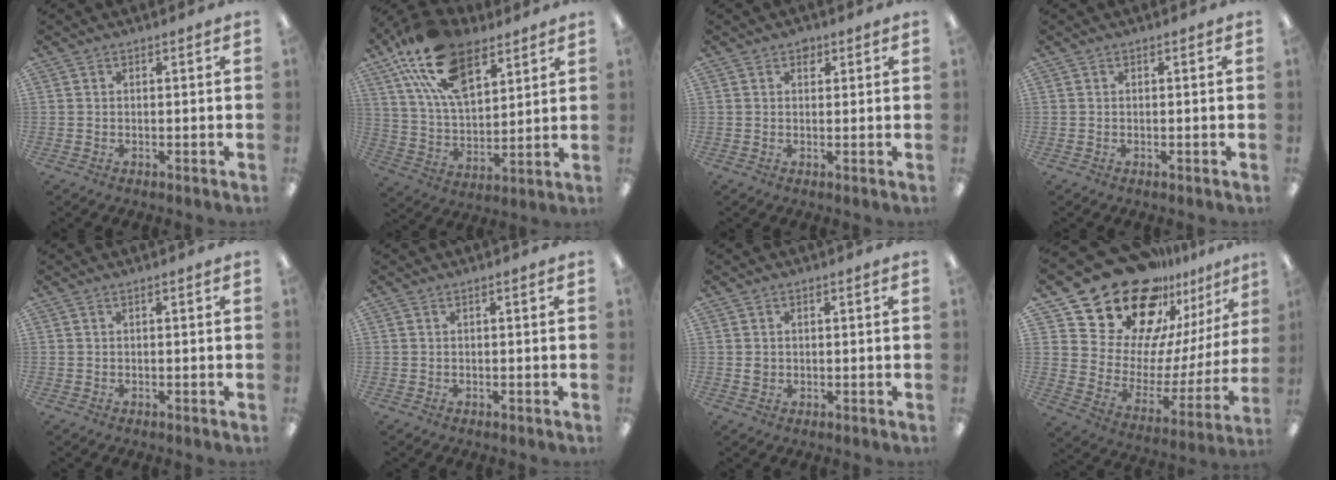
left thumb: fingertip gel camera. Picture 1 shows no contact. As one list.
[{"total": 19.7, "force": [11.7, 10.2, 12.1], "torque": [-0.236, -0.040, 0.212]}, {"total": 2.1, "force": [1.2, 1.5, 0.8], "torque": [-0.002, -0.002, 0.017]}, {"total": 0.0}, {"total": 0.0}, {"total": 0.0}, {"total": 1.6, "force": [0.2, 1.5, 0.4], "torque": [-0.002, 0.001, 0.000]}, {"total": 27.1, "force": [20.9, 13.6, 10.7], "torque": [-0.192, -0.155, 0.395]}]